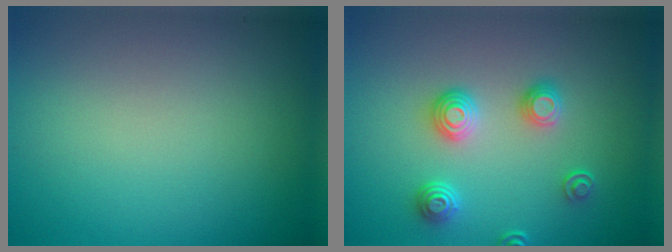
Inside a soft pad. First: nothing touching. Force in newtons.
{"total": 3.2, "press": 2.8, "slide": 1.5}